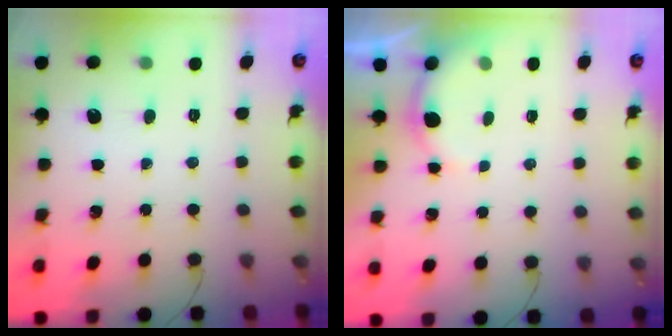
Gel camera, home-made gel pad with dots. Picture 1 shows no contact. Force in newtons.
{"total": 2.7, "press": 2.5, "slide": 0.8}